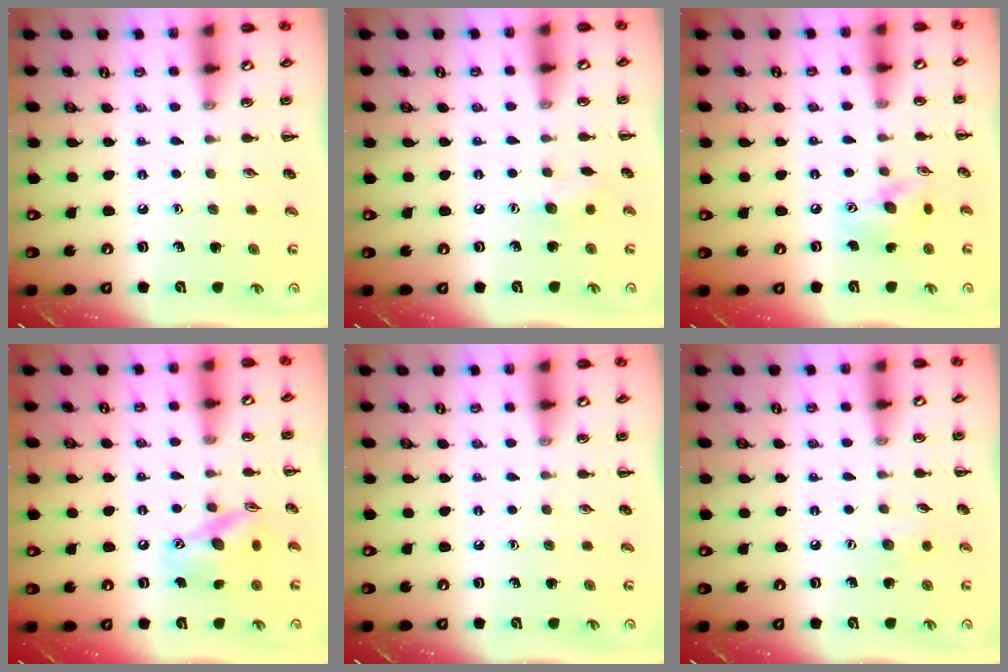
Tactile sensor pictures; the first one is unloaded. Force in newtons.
{"total": 5.1, "press": 4.9, "slide": 1.2}
{"total": 11.0, "press": 10.9, "slide": 1.5}
{"total": 13.7, "press": 13.5, "slide": 2.2}
{"total": 0.0}
{"total": 4.8, "press": 4.6, "slide": 1.0}